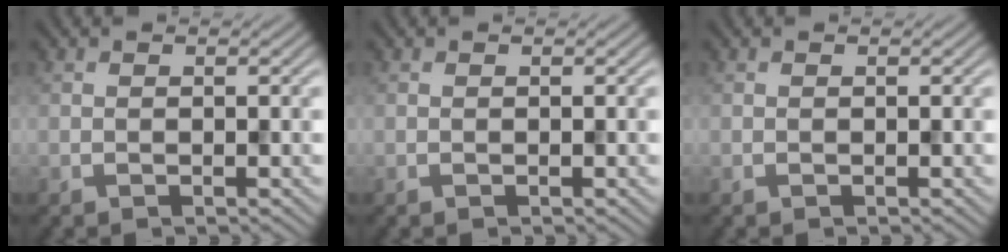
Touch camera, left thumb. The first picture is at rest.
{"total": 0.0}
{"total": 0.0}